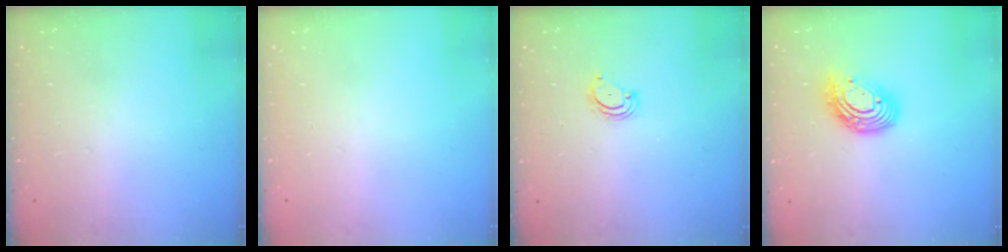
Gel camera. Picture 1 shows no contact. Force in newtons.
{"total": 0.0}
{"total": 2.3, "press": 2.3, "slide": 0.2}
{"total": 11.5, "press": 11.4, "slide": 0.9}